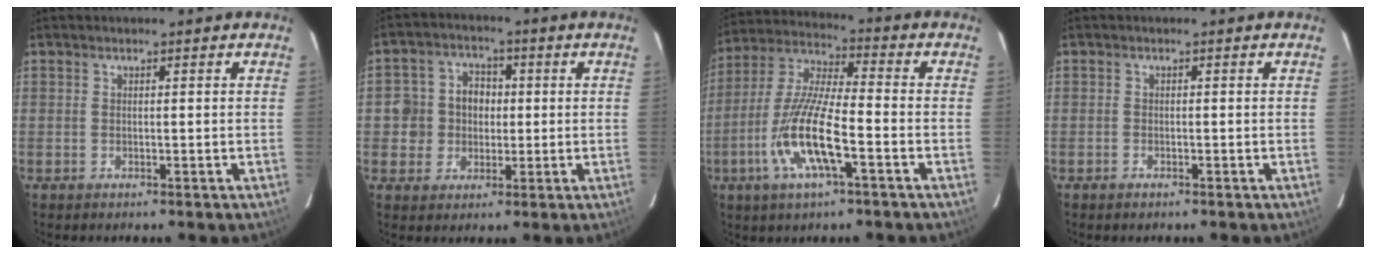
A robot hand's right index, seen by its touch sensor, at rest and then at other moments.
{"total": 7.1, "force": [-0.2, 6.8, 2.0], "torque": [-0.043, 0.027, -0.007]}
{"total": 14.1, "force": [-5.4, 2.8, 12.8], "torque": [-0.267, -0.009, -0.107]}
{"total": 0.8, "force": [-0.6, 0.4, 0.2], "torque": [-0.007, 0.001, -0.012]}